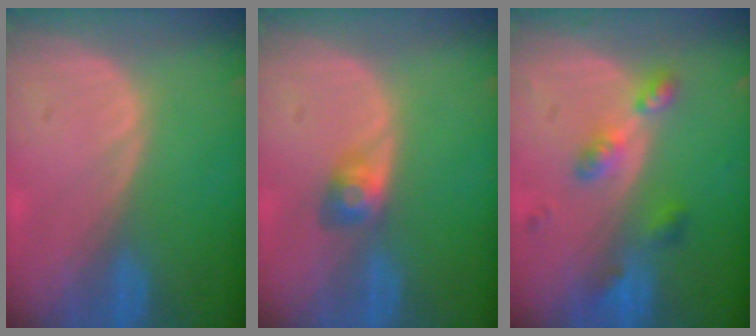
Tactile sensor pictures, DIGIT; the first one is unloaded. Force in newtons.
{"total": 2.8, "press": 2.6, "slide": 1.0}
{"total": 4.8, "press": 4.8, "slide": 0.1}